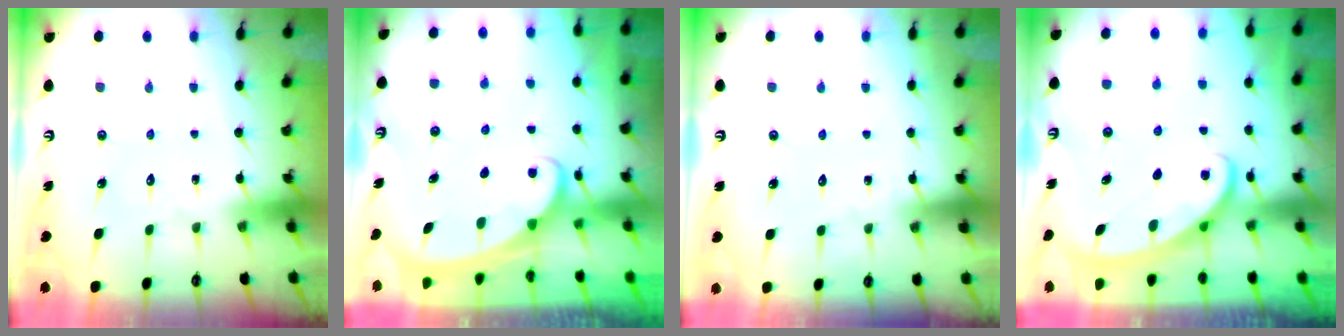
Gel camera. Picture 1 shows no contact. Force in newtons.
{"total": 2.2, "press": 2.2, "slide": 0.3}
{"total": 1.5, "press": 1.5, "slide": 0.3}
{"total": 2.6, "press": 2.5, "slide": 0.4}